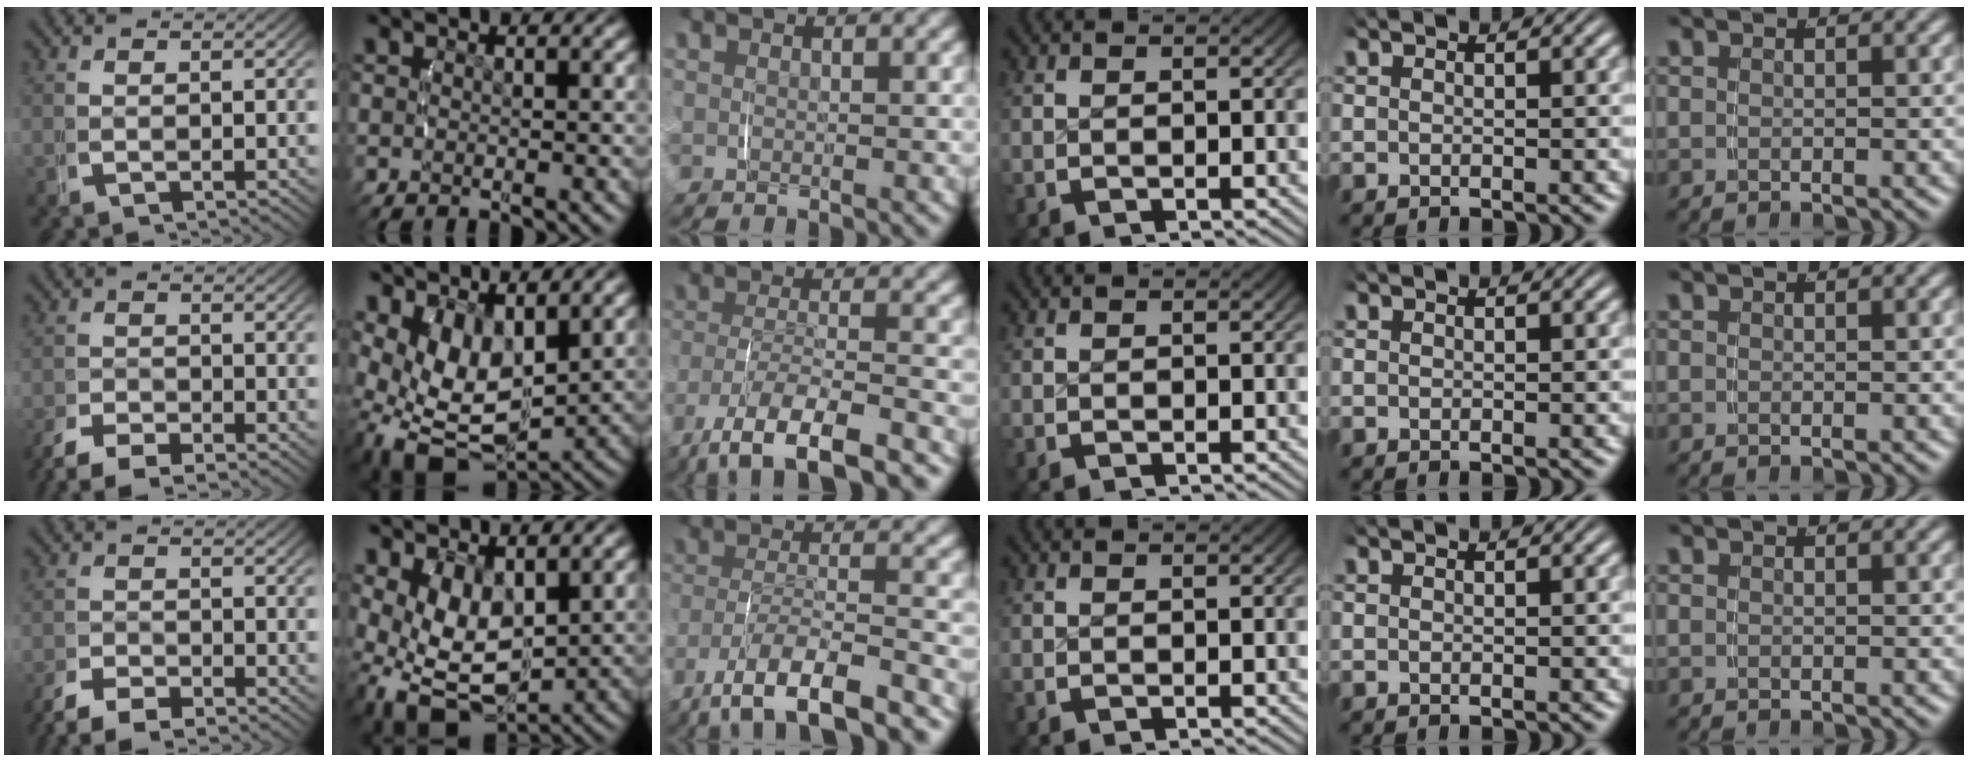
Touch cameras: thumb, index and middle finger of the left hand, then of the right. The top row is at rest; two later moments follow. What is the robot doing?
{"motion": "lift_and_place", "object": "toothpaste"}